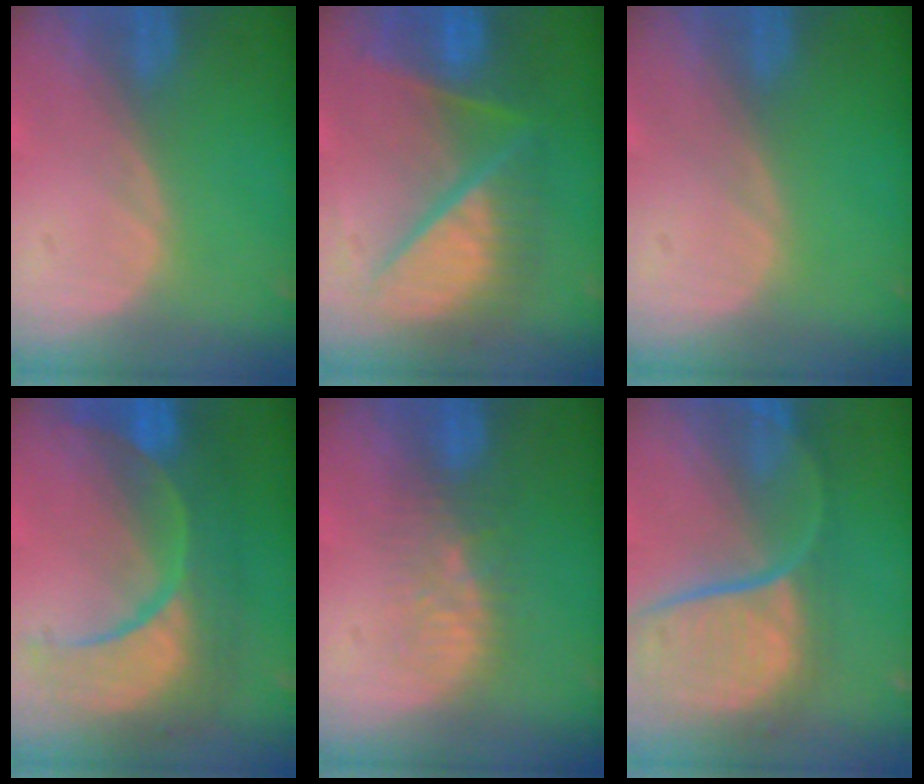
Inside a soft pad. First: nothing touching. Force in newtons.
{"total": 11.0, "press": 10.9, "slide": 1.4}
{"total": 0.0}
{"total": 12.4, "press": 12.3, "slide": 1.5}
{"total": 5.3, "press": 4.8, "slide": 2.2}
{"total": 12.0, "press": 9.9, "slide": 6.8}